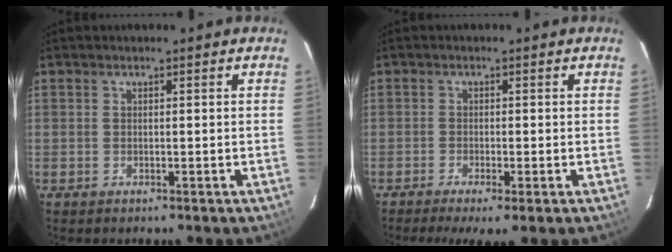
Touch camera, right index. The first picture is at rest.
{"total": 4.2, "force": [-2.7, 0.2, 3.2], "torque": [-0.068, -0.013, -0.046]}